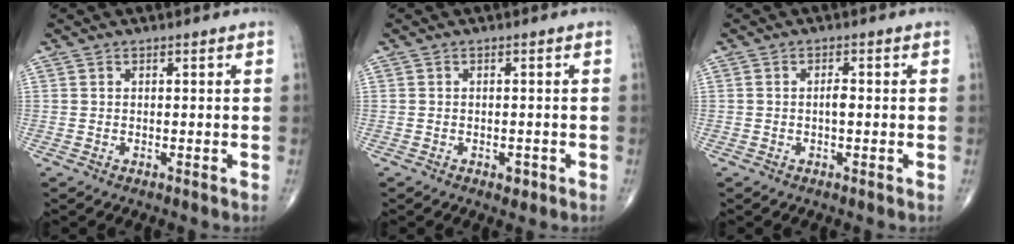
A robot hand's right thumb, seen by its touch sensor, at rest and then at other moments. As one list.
[{"total": 1.6, "force": [-0.8, 1.0, 1.0], "torque": [-0.009, 0.001, -0.010]}, {"total": 1.6, "force": [-0.3, 0.6, 1.4], "torque": [-0.023, 0.002, -0.007]}]